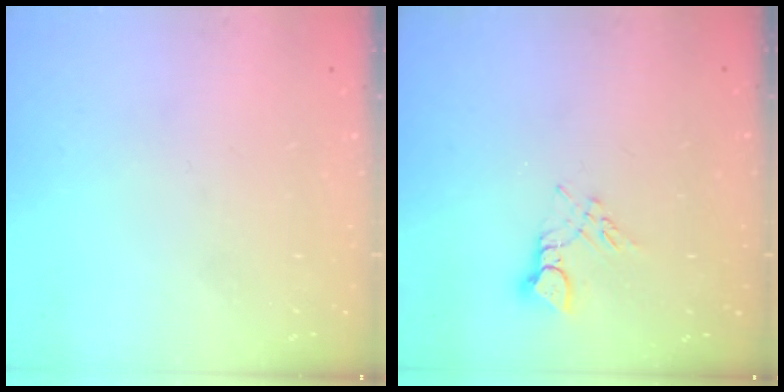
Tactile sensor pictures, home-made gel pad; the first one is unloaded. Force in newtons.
{"total": 3.6, "press": 3.6, "slide": 0.5}